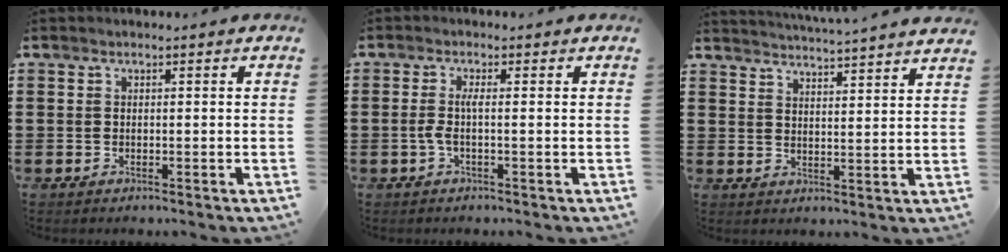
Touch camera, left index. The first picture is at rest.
{"total": 2.6, "force": [-0.5, 0.1, 2.5], "torque": [-0.062, -0.006, -0.015]}
{"total": 4.0, "force": [3.9, -1.0, 0.3], "torque": [-0.021, -0.026, 0.067]}